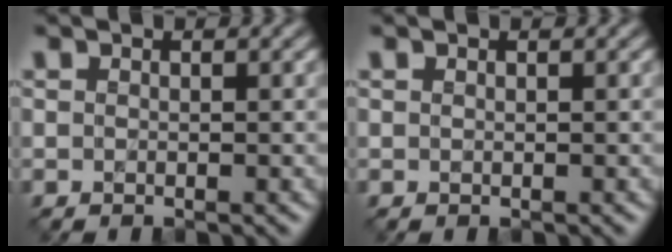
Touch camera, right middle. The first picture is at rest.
{"total": 0.0}